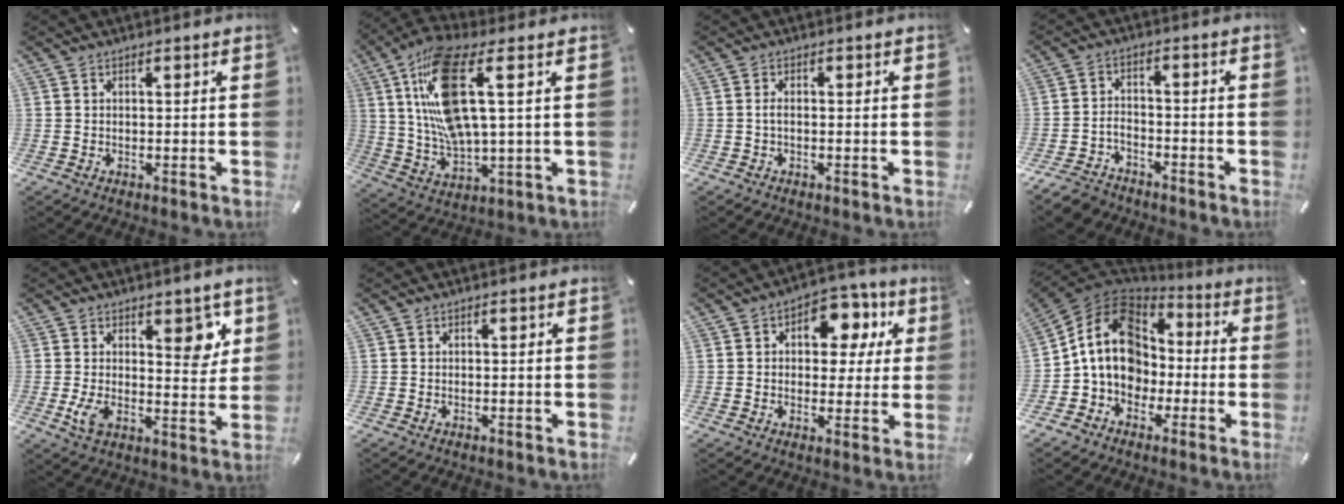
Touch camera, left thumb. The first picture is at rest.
{"total": 16.9, "force": [5.6, 5.2, 15.1], "torque": [-0.341, -0.019, 0.085]}
{"total": 1.1, "force": [-0.4, 0.5, 0.9], "torque": [-0.028, -0.001, -0.011]}
{"total": 5.4, "force": [-4.5, 2.7, 1.3], "torque": [-0.036, 0.014, -0.090]}
{"total": 9.5, "force": [3.2, 5.5, 7.0], "torque": [-0.068, -0.026, 0.050]}
{"total": 0.0}
{"total": 10.1, "force": [3.6, 7.3, 5.9], "torque": [-0.071, -0.019, 0.057]}
{"total": 16.0, "force": [-0.6, 13.6, 8.4], "torque": [-0.165, 0.023, -0.009]}